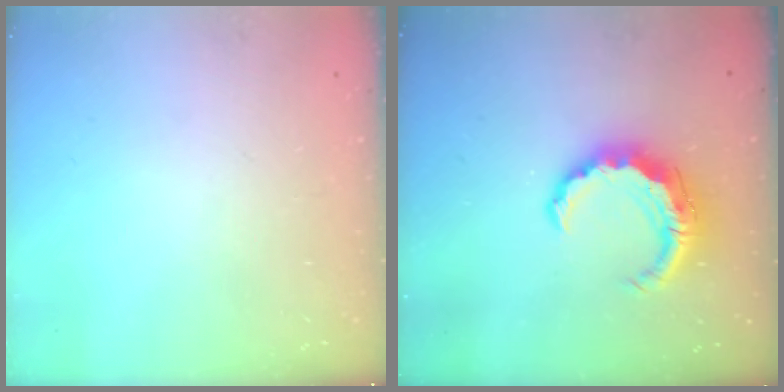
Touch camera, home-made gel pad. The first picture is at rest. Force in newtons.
{"total": 10.0, "press": 9.9, "slide": 1.3}